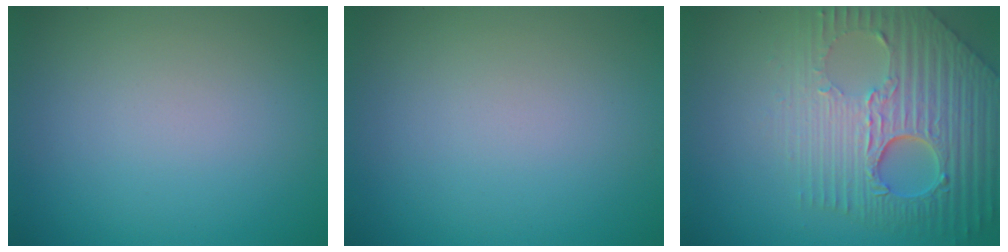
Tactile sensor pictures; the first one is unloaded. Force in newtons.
{"total": 0.0}
{"total": 8.7, "press": 6.1, "slide": 6.2}